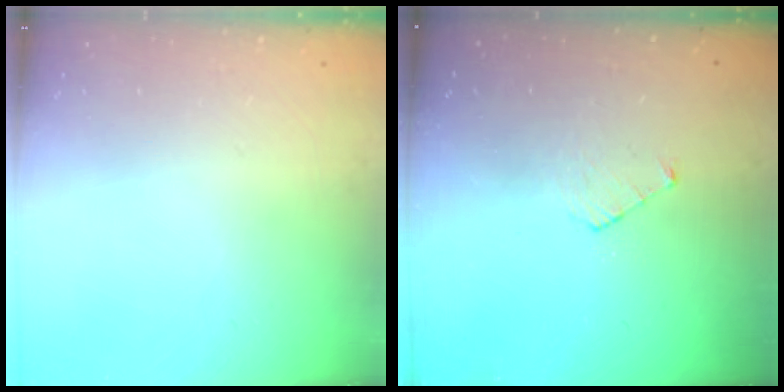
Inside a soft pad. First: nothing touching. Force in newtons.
{"total": 4.1, "press": 4.1, "slide": 0.4}